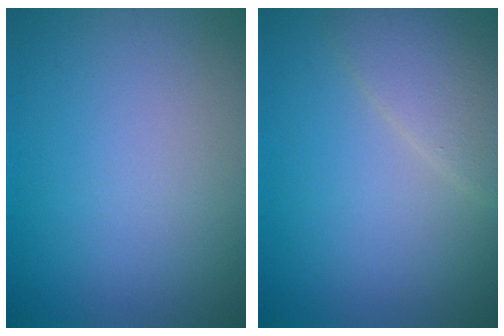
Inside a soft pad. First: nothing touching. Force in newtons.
{"total": 2.9, "press": 2.9, "slide": 0.1}